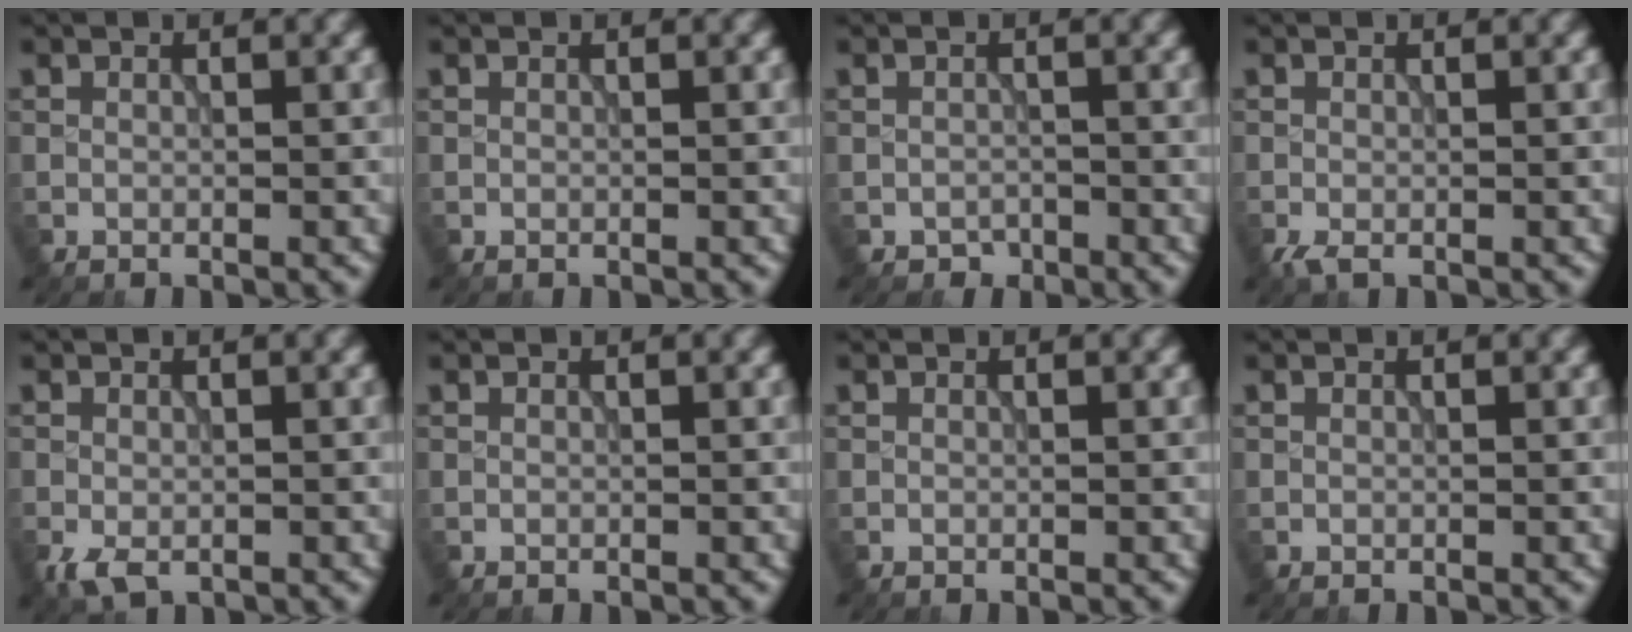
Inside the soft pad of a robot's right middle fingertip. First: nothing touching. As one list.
[{"total": 0.0}, {"total": 1.1, "force": [-0.8, 0.7, 0.2], "torque": [0.001, 0.000, -0.014]}, {"total": 1.2, "force": [-0.6, 0.6, 0.8], "torque": [-0.020, -0.005, -0.014]}, {"total": 2.3, "force": [-1.2, 1.4, 1.5], "torque": [-0.039, -0.012, -0.020]}, {"total": 0.0}, {"total": 0.0}, {"total": 0.0}]